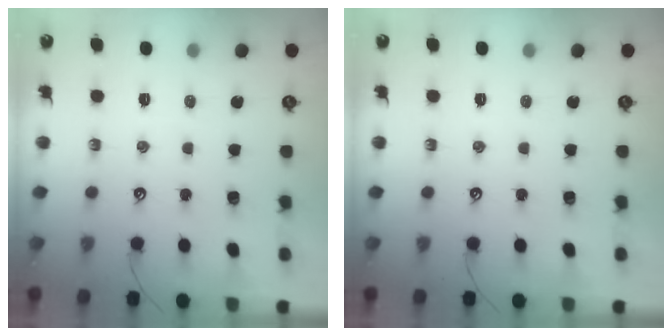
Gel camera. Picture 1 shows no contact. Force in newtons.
{"total": 0.0}